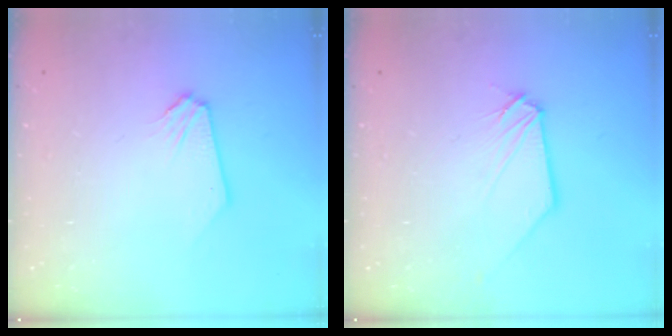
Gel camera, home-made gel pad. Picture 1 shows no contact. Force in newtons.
{"total": 0.8, "press": 0.8, "slide": 0.1}